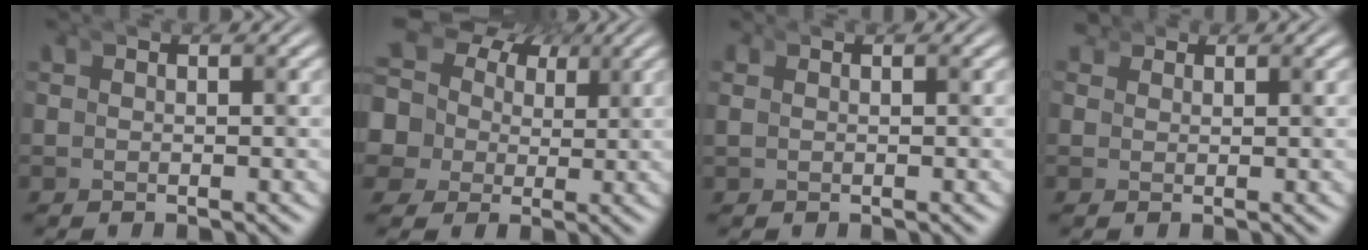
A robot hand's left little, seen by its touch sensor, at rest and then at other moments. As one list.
[{"total": 12.2, "force": [1.8, 11.1, 4.9], "torque": [-0.176, -0.041, 0.023]}, {"total": 0.0}, {"total": 1.9, "force": [0.5, -1.1, -1.5], "torque": [0.011, -0.008, 0.019]}]